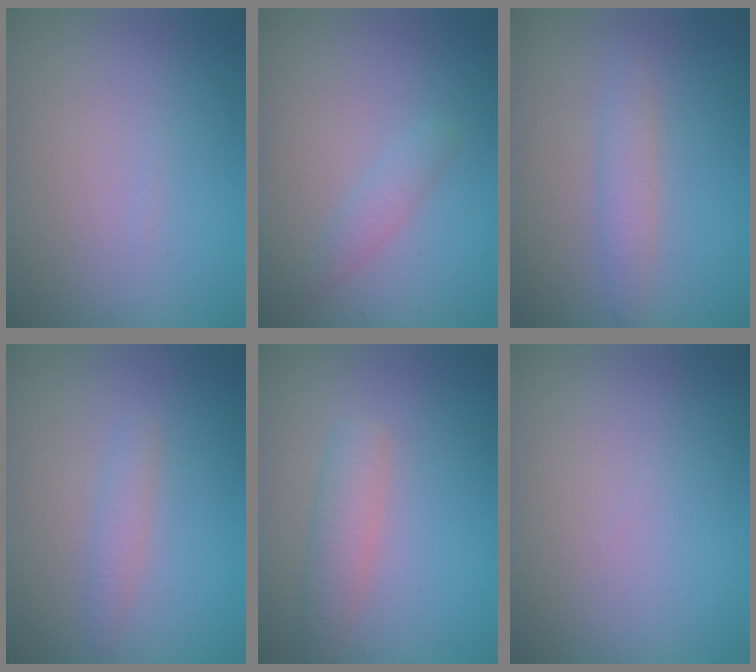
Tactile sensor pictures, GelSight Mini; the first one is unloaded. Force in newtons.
{"total": 1.4, "press": 1.4, "slide": 0.0}
{"total": 2.0, "press": 2.0, "slide": 0.1}
{"total": 1.4, "press": 1.4, "slide": 0.1}
{"total": 2.6, "press": 2.6, "slide": 0.2}
{"total": 0.0}